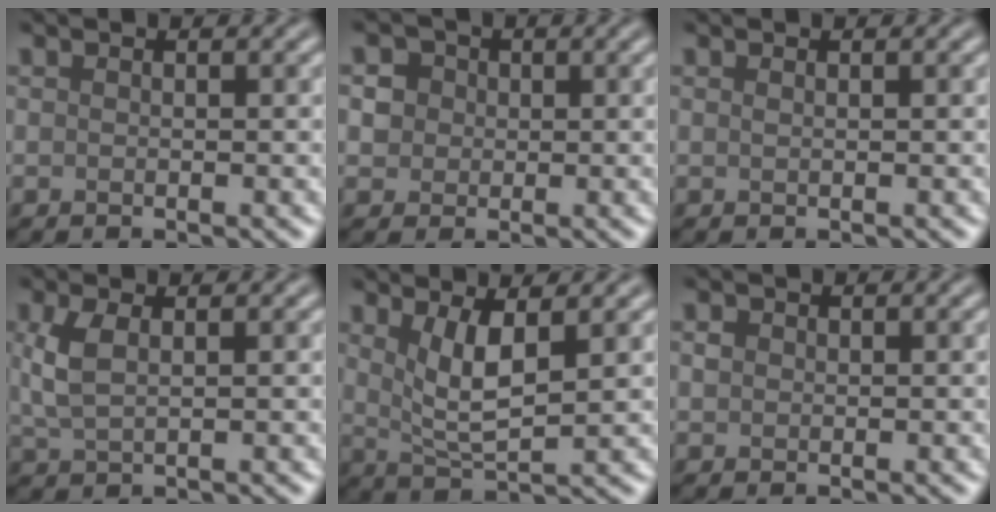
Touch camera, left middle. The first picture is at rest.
{"total": 3.6, "force": [1.2, 3.1, 1.5], "torque": [-0.020, 0.014, 0.011]}
{"total": 0.0}
{"total": 3.0, "force": [0.9, 1.5, 2.4], "torque": [-0.061, 0.003, 0.020]}
{"total": 4.0, "force": [1.4, 1.2, 3.6], "torque": [-0.073, -0.011, 0.031]}
{"total": 0.8, "force": [0.1, 0.7, 0.2], "torque": [-0.003, 0.002, 0.000]}